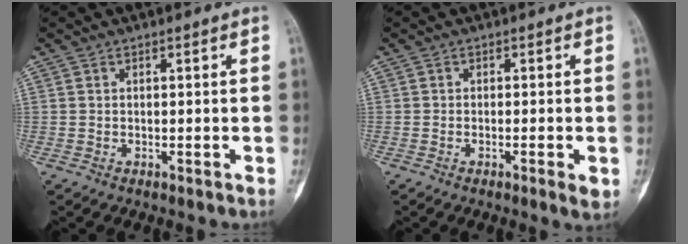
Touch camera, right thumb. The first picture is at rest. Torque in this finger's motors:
{"motor_torque": [-0.08, 0.01, -0.25, 0.25, -0.05]}